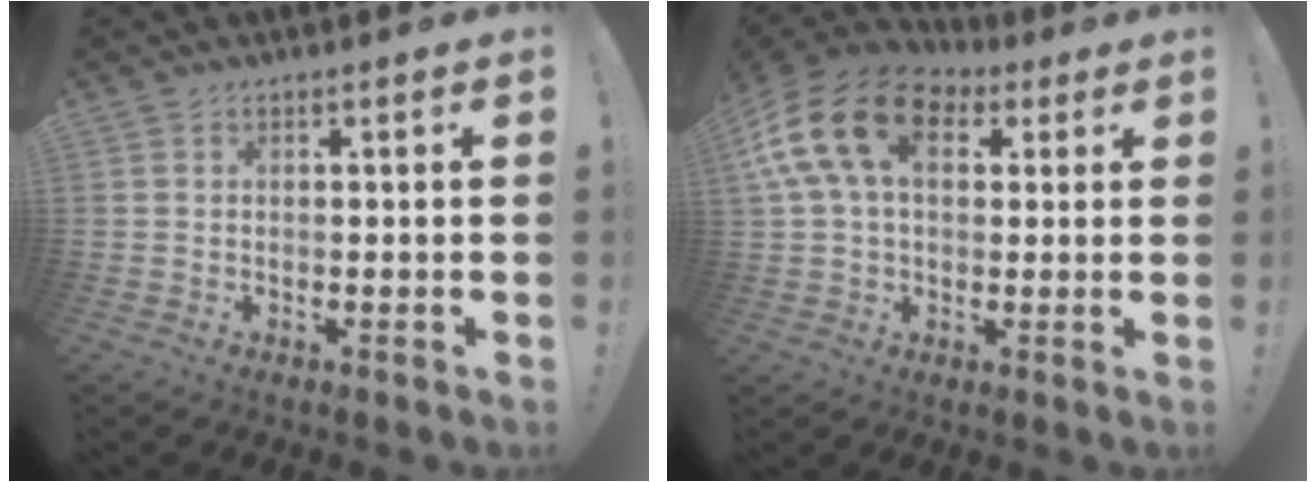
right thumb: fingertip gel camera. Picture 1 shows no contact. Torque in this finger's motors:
{"motor_torque": [0.08, 1.33, 2.01, 0.15, 0.72]}